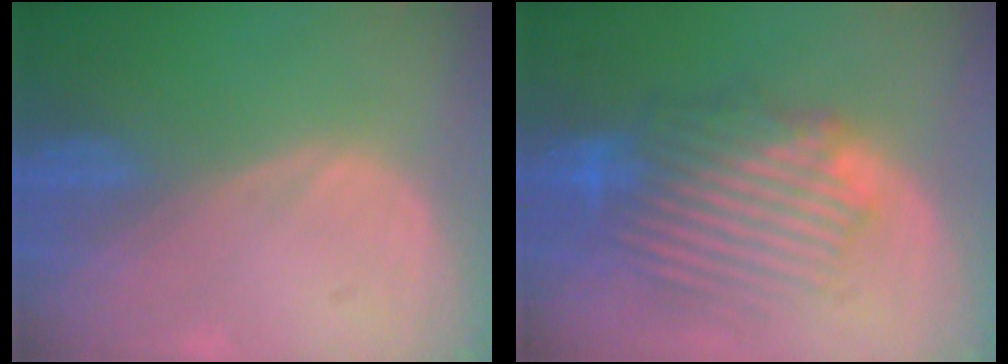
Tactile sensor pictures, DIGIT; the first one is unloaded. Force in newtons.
{"total": 9.6, "press": 9.0, "slide": 3.3}